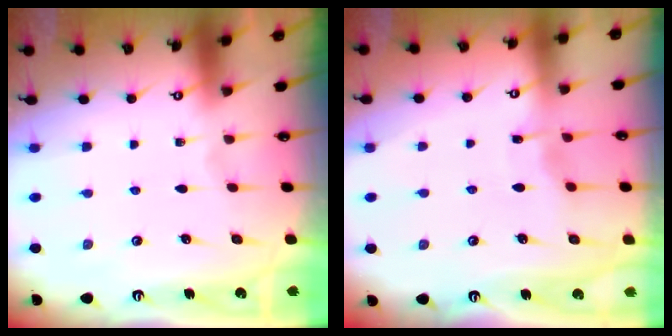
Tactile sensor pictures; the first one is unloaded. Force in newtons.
{"total": 3.9, "press": 3.9, "slide": 0.2}